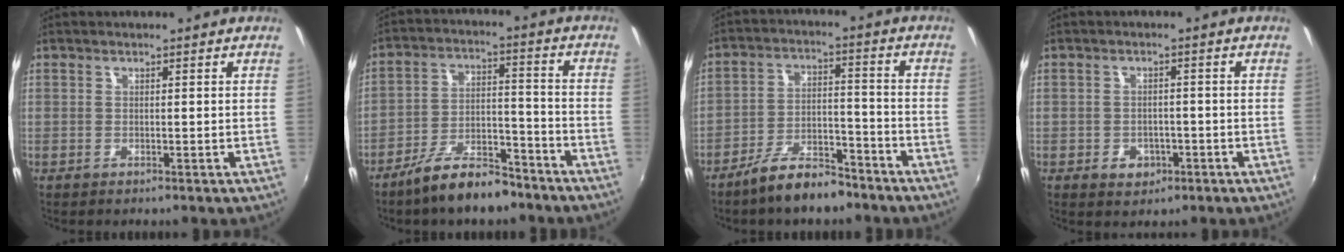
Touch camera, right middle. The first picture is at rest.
{"total": 11.3, "force": [-8.8, 4.1, 5.9], "torque": [-0.115, 0.018, -0.142]}
{"total": 9.6, "force": [-7.6, 3.4, 4.7], "torque": [-0.095, 0.016, -0.122]}
{"total": 4.1, "force": [-1.9, 3.2, 1.8], "torque": [-0.040, 0.003, -0.020]}